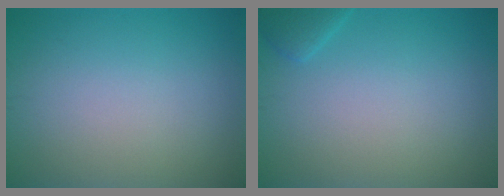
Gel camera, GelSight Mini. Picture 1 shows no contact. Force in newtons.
{"total": 1.3, "press": 1.3, "slide": 0.1}